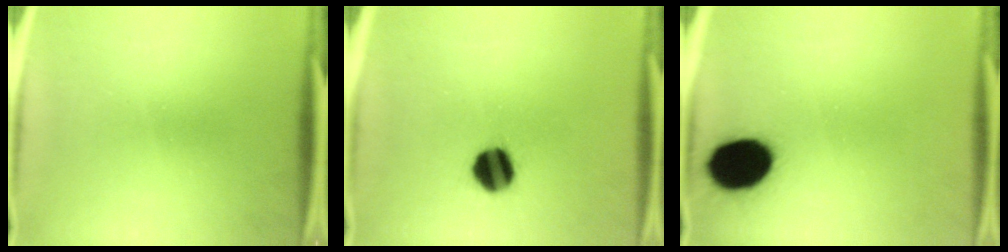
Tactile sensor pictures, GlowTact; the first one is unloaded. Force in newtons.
{"total": 8.9}
{"total": 15.2}